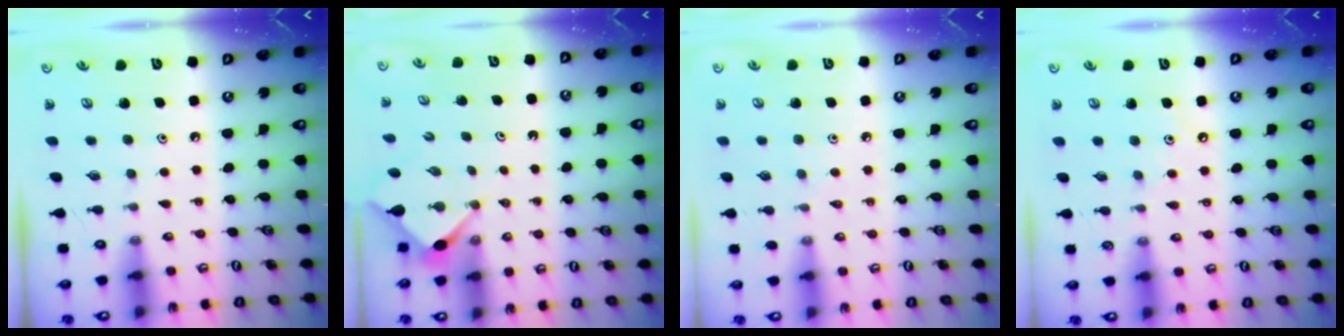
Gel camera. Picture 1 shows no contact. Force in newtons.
{"total": 2.9, "press": 2.9, "slide": 0.3}
{"total": 2.5, "press": 2.5, "slide": 0.4}
{"total": 3.0, "press": 3.0, "slide": 0.4}